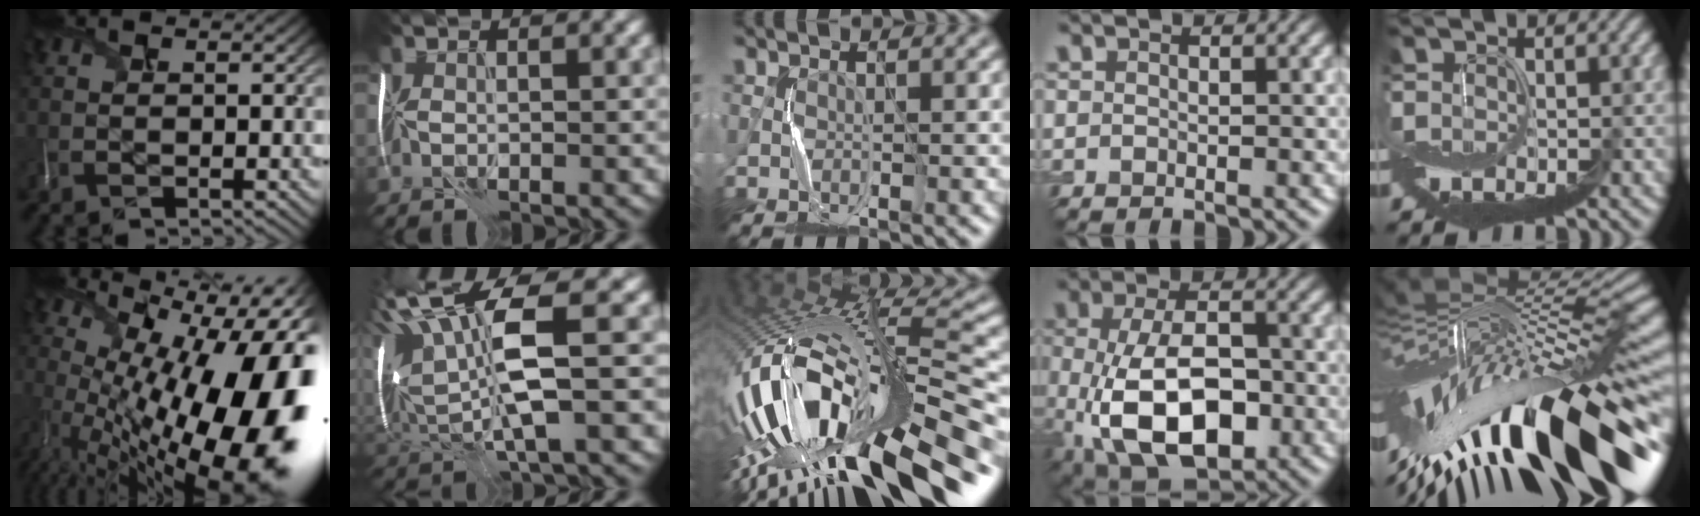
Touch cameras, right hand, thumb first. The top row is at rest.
{"thumb": {"total": 18.7, "force": [-1.4, 7.5, 17.1], "torque": [-0.235, -0.004, -0.005]}, "index": {"total": 11.6, "force": [3.5, 3.2, 10.6], "torque": [-0.241, 0.016, 0.078]}, "middle": {"total": 17.7, "force": [-6.7, 7.8, 14.4], "torque": [-0.287, -0.025, -0.094]}, "ring": {"total": 10.8, "force": [-3.2, 5.8, 8.5], "torque": [-0.167, -0.017, -0.058]}, "little": {"total": 17.2, "force": [-7.0, 6.4, 14.3], "torque": [-0.232, -0.008, -0.112]}}